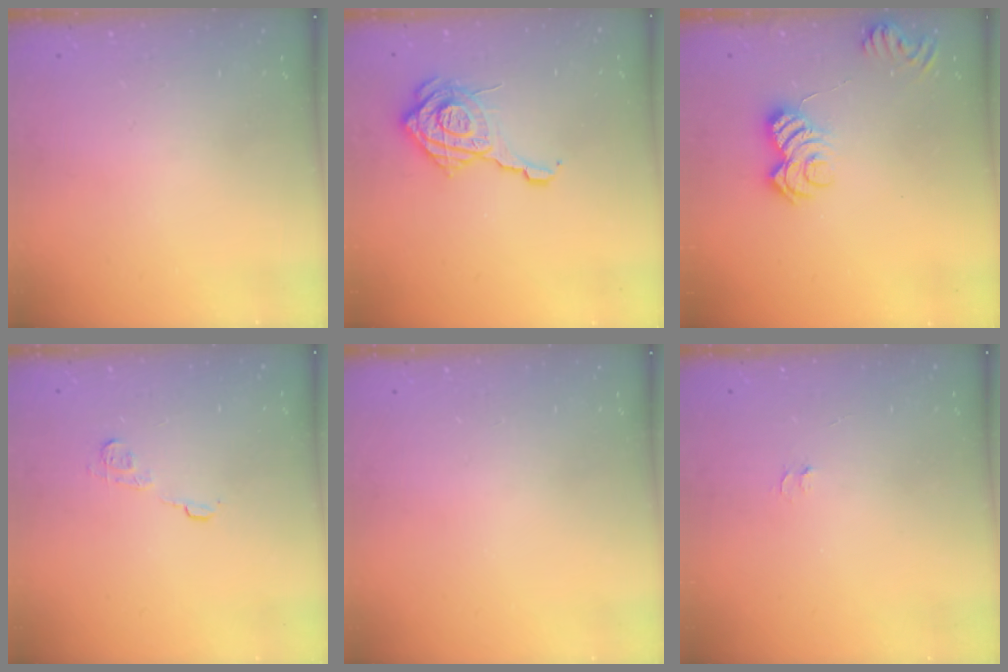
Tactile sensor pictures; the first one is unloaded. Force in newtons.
{"total": 14.8, "press": 14.7, "slide": 1.5}
{"total": 9.6, "press": 9.6, "slide": 0.4}
{"total": 6.5, "press": 6.5, "slide": 0.5}
{"total": 0.0}
{"total": 3.4, "press": 3.4, "slide": 0.3}